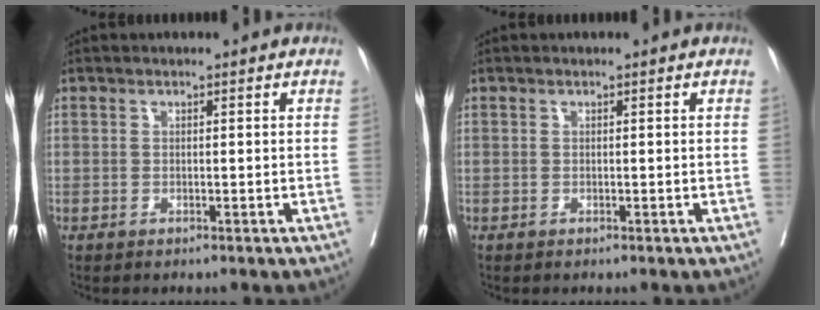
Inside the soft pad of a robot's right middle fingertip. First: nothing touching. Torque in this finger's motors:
{"motor_torque": [-0.04, -0.04, -0.01, -0.01]}